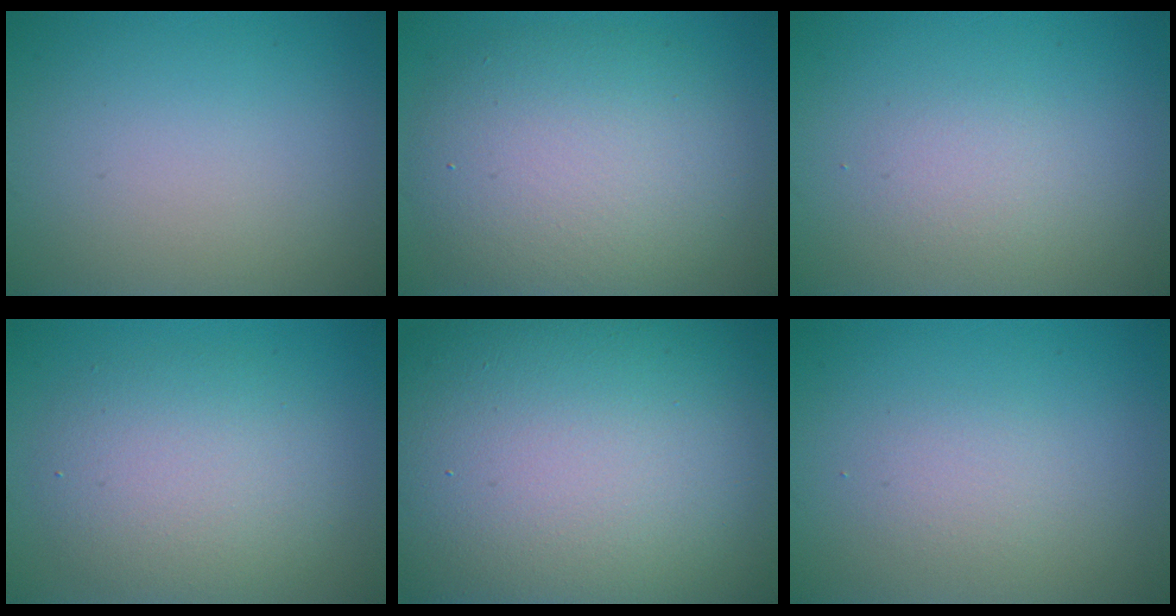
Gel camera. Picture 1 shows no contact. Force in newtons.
{"total": 8.6, "press": 8.6, "slide": 0.3}
{"total": 1.5, "press": 1.5, "slide": 0.1}
{"total": 5.1, "press": 5.1, "slide": 0.3}
{"total": 22.5, "press": 22.5, "slide": 1.3}
{"total": 1.5, "press": 1.5, "slide": 0.1}